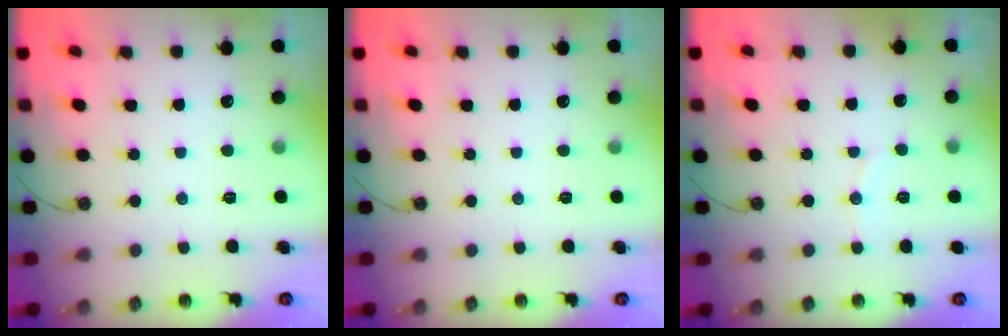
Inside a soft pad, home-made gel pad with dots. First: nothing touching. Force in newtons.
{"total": 0.0}
{"total": 3.2, "press": 3.2, "slide": 0.1}